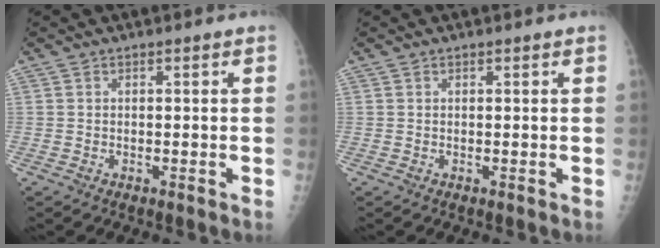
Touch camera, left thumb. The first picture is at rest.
{"total": 0.0}